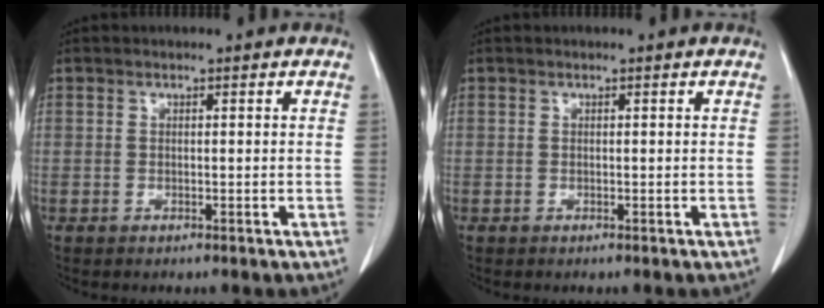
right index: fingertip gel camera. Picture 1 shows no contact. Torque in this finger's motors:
{"motor_torque": [0.01, 0.04, 0.00, 0.00]}